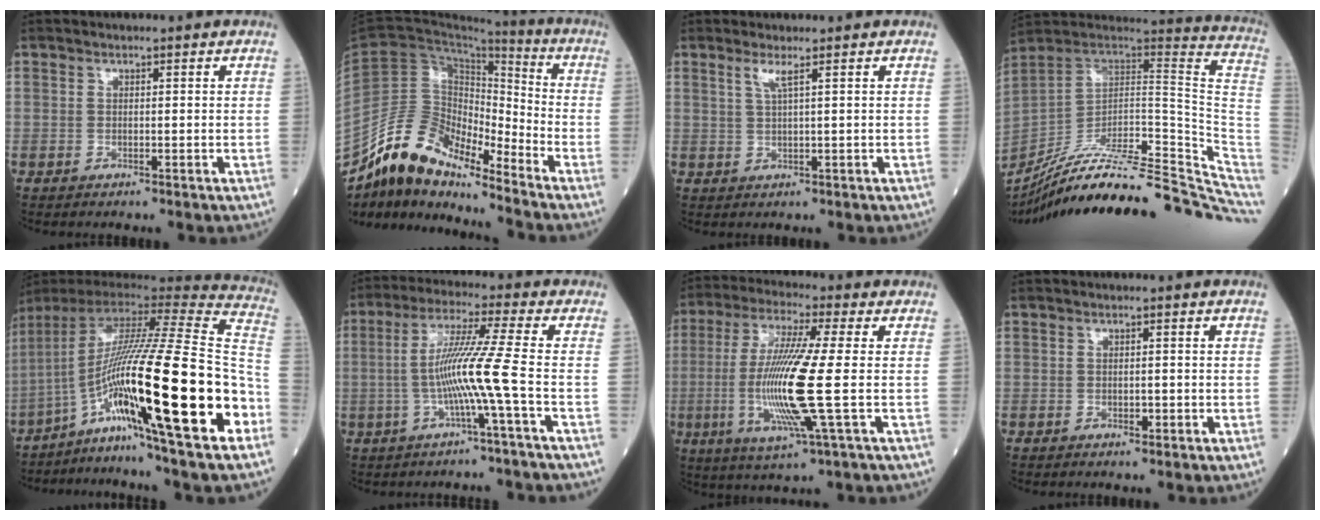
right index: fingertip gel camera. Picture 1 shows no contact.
{"total": 13.0, "force": [-11.6, 3.4, 4.7], "torque": [-0.090, 0.042, -0.214]}
{"total": 2.0, "force": [1.1, -0.4, 1.6], "torque": [-0.040, -0.002, 0.026]}
{"total": 32.4, "force": [-28.6, 3.2, 14.9], "torque": [-0.126, -0.014, -0.405]}
{"total": 31.4, "force": [-10.2, 0.6, 29.6], "torque": [-0.463, -0.032, -0.192]}
{"total": 8.9, "force": [-1.9, -2.1, 8.5], "torque": [-0.170, 0.009, -0.034]}
{"total": 14.3, "force": [-1.8, -0.4, 14.2], "torque": [-0.296, -0.014, -0.042]}
{"total": 0.9, "force": [-0.3, 0.4, 0.8], "torque": [-0.015, 0.000, -0.001]}